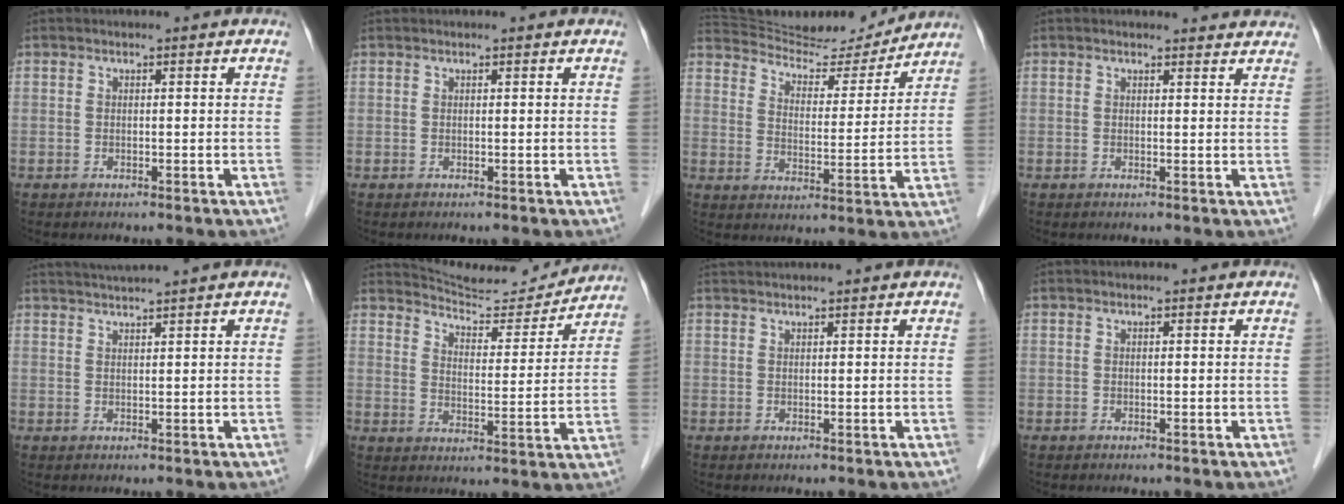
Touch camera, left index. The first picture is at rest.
{"total": 0.6, "force": [0.6, 0.1, 0.1], "torque": [-0.006, 0.014, 0.015]}
{"total": 16.1, "force": [15.6, 2.5, 3.4], "torque": [-0.058, -0.007, 0.231]}
{"total": 5.3, "force": [5.2, 1.1, 0.6], "torque": [0.003, 0.003, 0.042]}
{"total": 3.7, "force": [3.3, -1.4, 1.0], "torque": [-0.013, 0.010, 0.059]}
{"total": 11.9, "force": [11.8, 0.9, 0.7], "torque": [-0.015, -0.015, 0.167]}
{"total": 3.9, "force": [3.7, -0.2, 1.1], "torque": [-0.011, 0.031, 0.057]}
{"total": 0.0}